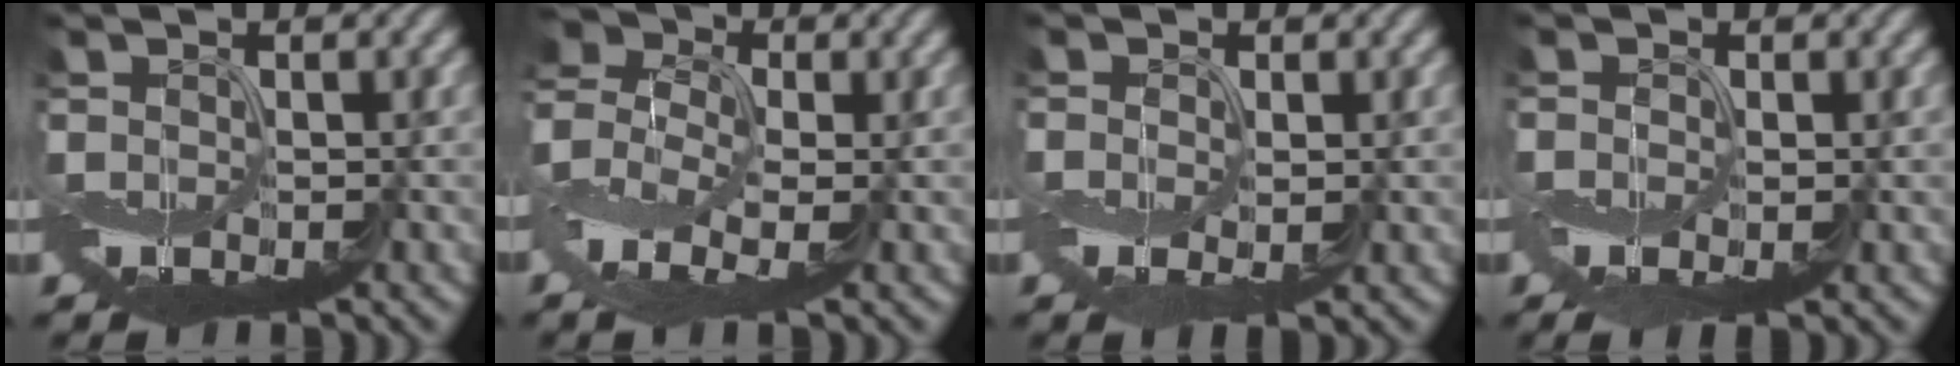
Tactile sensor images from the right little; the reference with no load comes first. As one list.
[{"total": 5.5, "force": [-1.5, 3.4, 4.0], "torque": [-0.106, 0.005, -0.045]}, {"total": 1.4, "force": [-0.1, 0.8, 1.2], "torque": [-0.023, -0.004, 0.001]}, {"total": 1.8, "force": [-0.6, 0.9, 1.4], "torque": [-0.026, -0.006, -0.004]}]